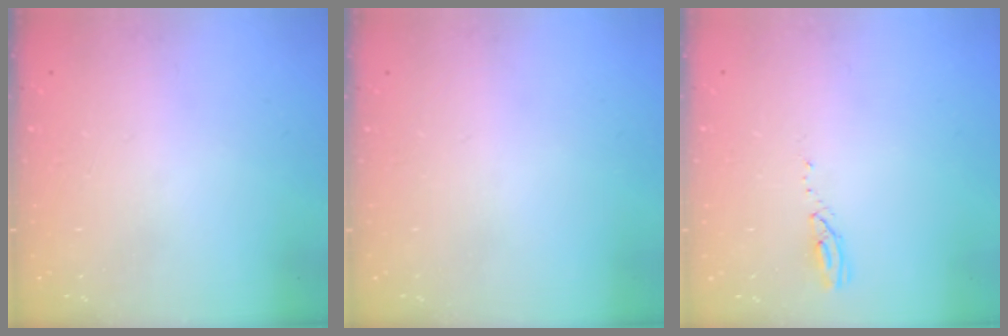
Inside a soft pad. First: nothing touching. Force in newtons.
{"total": 0.0}
{"total": 3.4, "press": 3.3, "slide": 0.3}